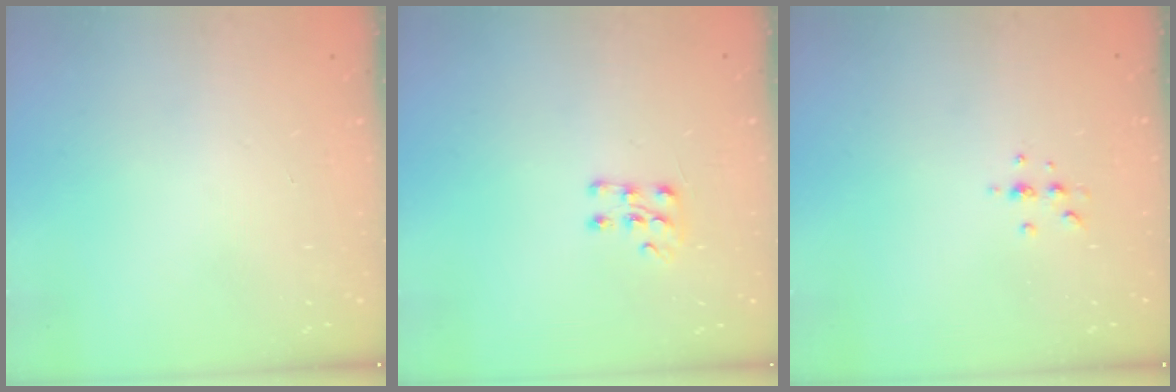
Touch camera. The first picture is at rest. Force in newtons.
{"total": 6.3, "press": 6.1, "slide": 1.6}
{"total": 4.1, "press": 3.7, "slide": 1.7}